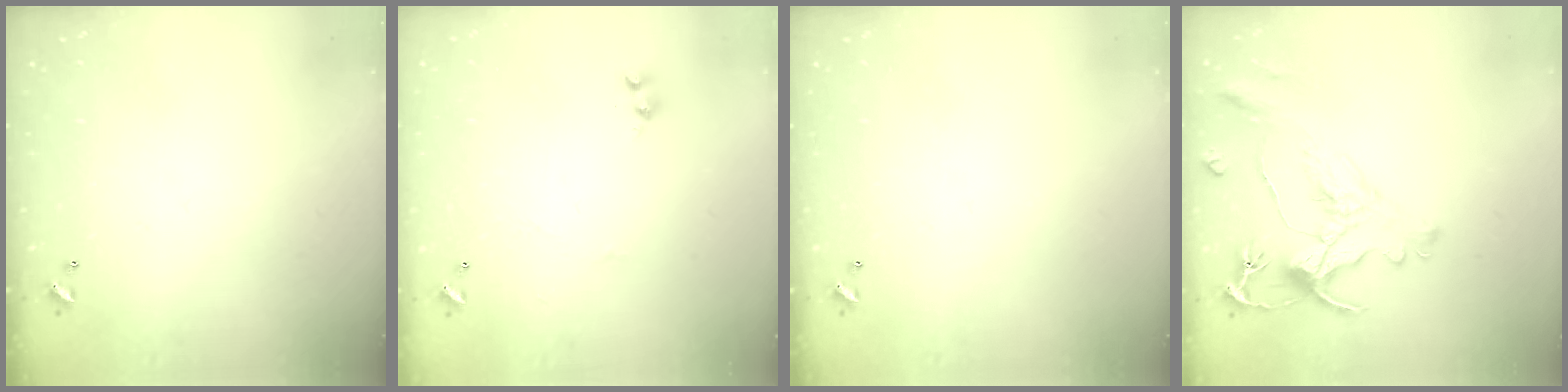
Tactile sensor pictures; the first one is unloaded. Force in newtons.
{"total": 1.6, "press": 1.6, "slide": 0.2}
{"total": 0.0}
{"total": 2.8, "press": 2.5, "slide": 1.3}